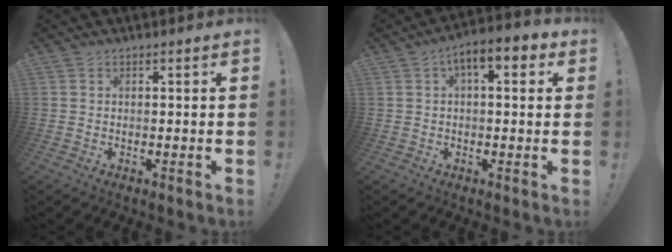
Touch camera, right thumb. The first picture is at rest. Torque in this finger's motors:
{"motor_torque": [0.58, 2.27, 0.62, 0.26, 0.13]}